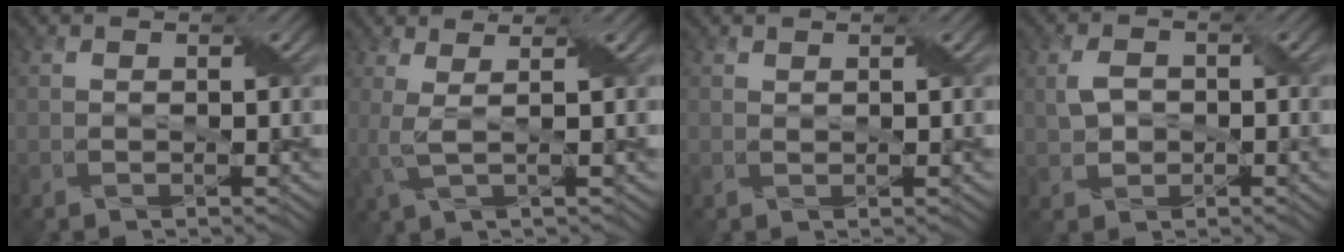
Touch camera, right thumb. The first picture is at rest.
{"total": 3.1, "force": [1.0, 0.6, 2.9], "torque": [-0.064, 0.002, 0.021]}
{"total": 0.6, "force": [0.5, 0.0, -0.2], "torque": [0.002, 0.003, 0.011]}
{"total": 2.7, "force": [0.1, 2.1, 1.7], "torque": [-0.040, 0.003, 0.004]}